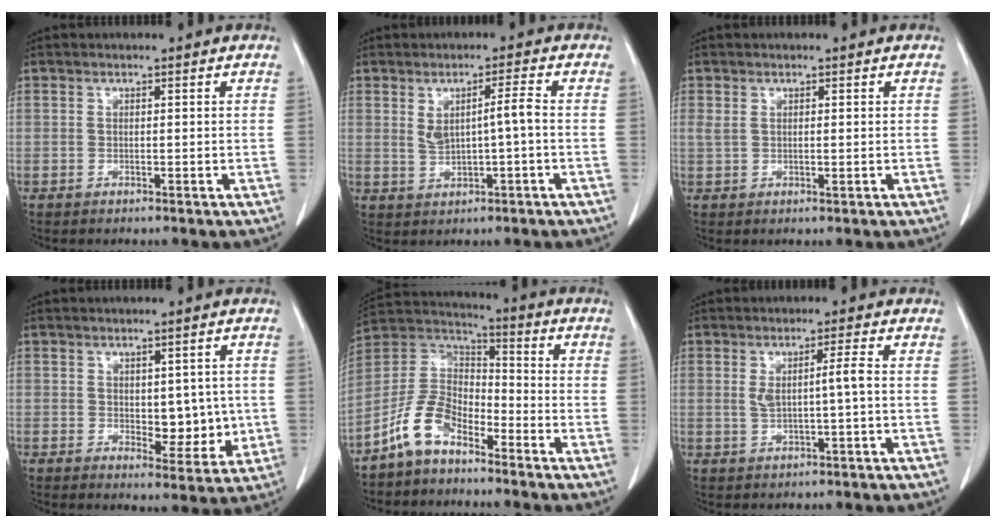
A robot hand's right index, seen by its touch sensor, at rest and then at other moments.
{"total": 4.3, "force": [0.3, 0.5, 4.2], "torque": [-0.075, 0.005, 0.012]}
{"total": 1.6, "force": [0.5, 0.6, 1.3], "torque": [-0.034, -0.002, 0.015]}
{"total": 6.3, "force": [0.0, 3.3, 5.3], "torque": [-0.057, -0.003, 0.013]}
{"total": 9.5, "force": [-6.4, 4.9, 5.2], "torque": [-0.120, 0.023, -0.130]}
{"total": 3.4, "force": [0.2, -0.2, 3.4], "torque": [-0.062, 0.001, 0.008]}